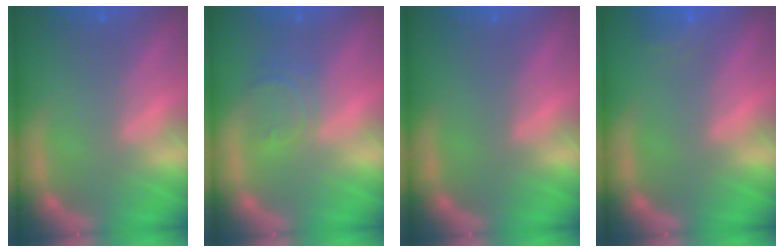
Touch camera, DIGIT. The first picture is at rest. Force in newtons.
{"total": 3.0}
{"total": 0.0}
{"total": 1.9}